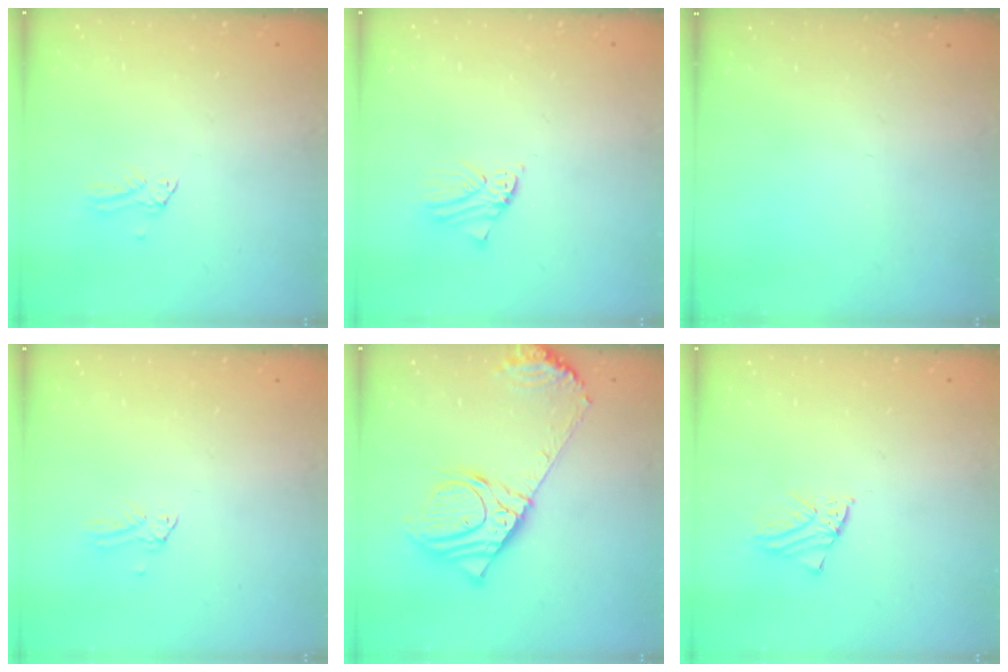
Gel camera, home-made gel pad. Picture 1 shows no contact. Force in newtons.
{"total": 0.8, "press": 0.8, "slide": 0.1}
{"total": 0.0}
{"total": 0.0}
{"total": 17.3, "press": 17.0, "slide": 3.6}
{"total": 0.9, "press": 0.9, "slide": 0.0}